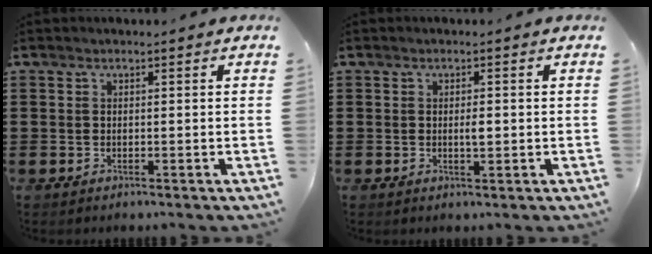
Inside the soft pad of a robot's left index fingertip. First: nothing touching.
{"total": 1.8, "force": [0.0, 0.5, 1.7], "torque": [-0.032, 0.000, 0.000]}